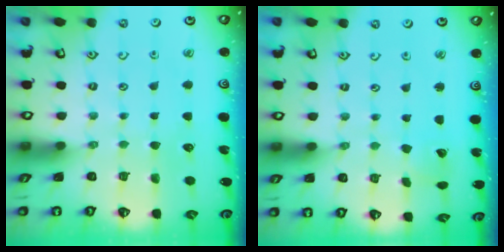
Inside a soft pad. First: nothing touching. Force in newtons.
{"total": 2.5, "press": 2.4, "slide": 0.3}